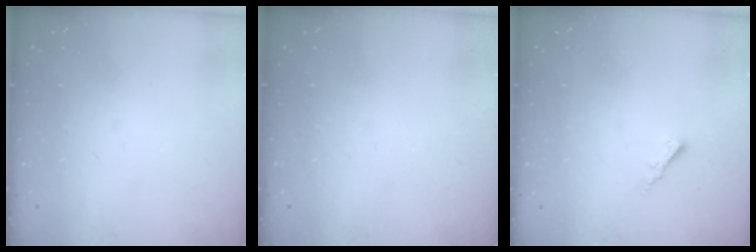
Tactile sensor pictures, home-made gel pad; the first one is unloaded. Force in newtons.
{"total": 0.0}
{"total": 1.7, "press": 1.6, "slide": 0.5}